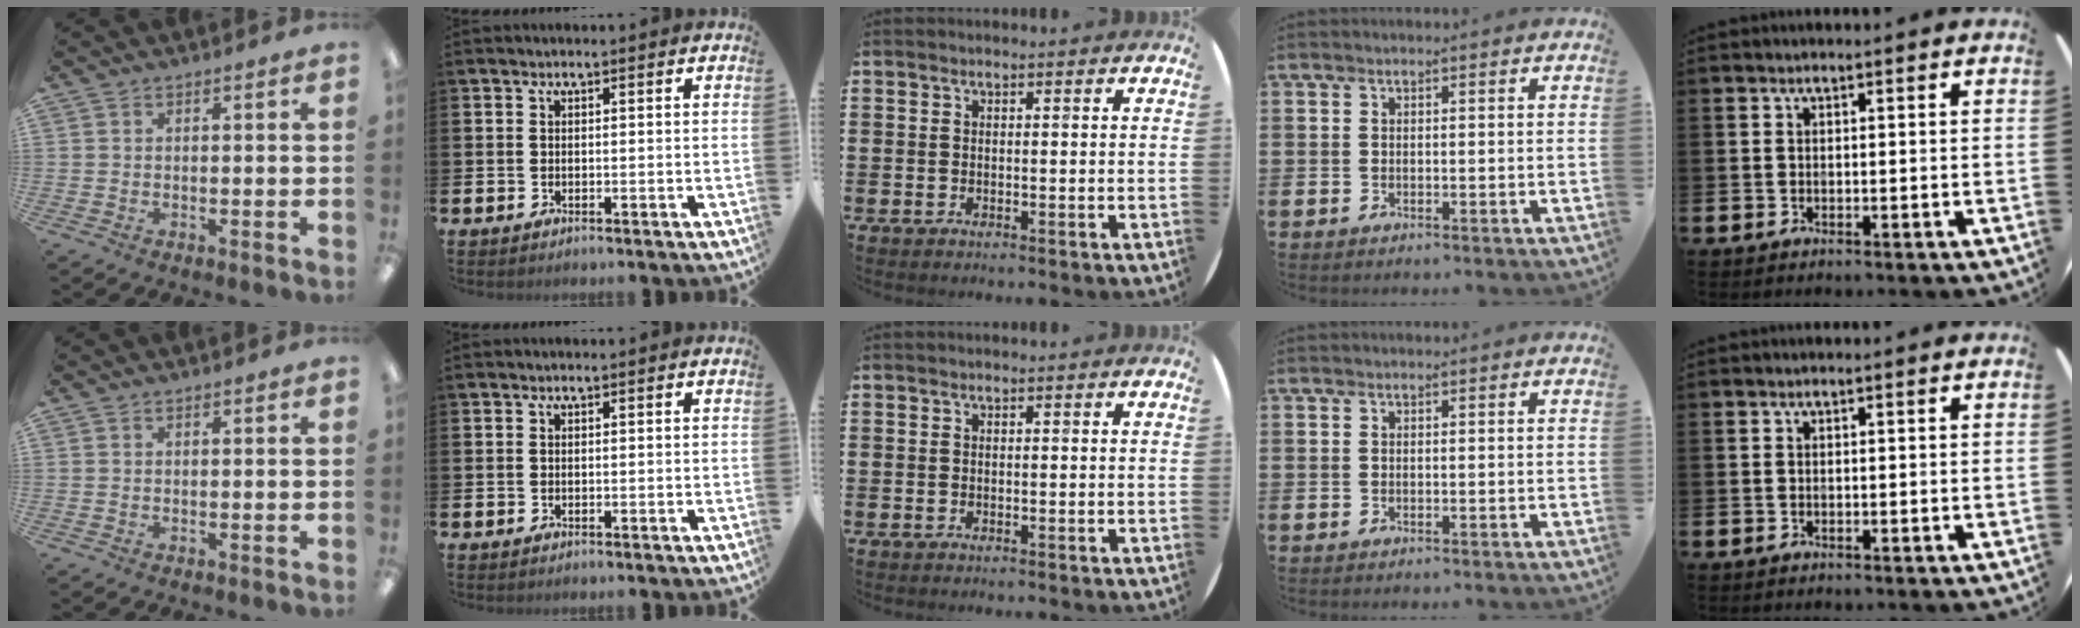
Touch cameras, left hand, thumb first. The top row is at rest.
{}